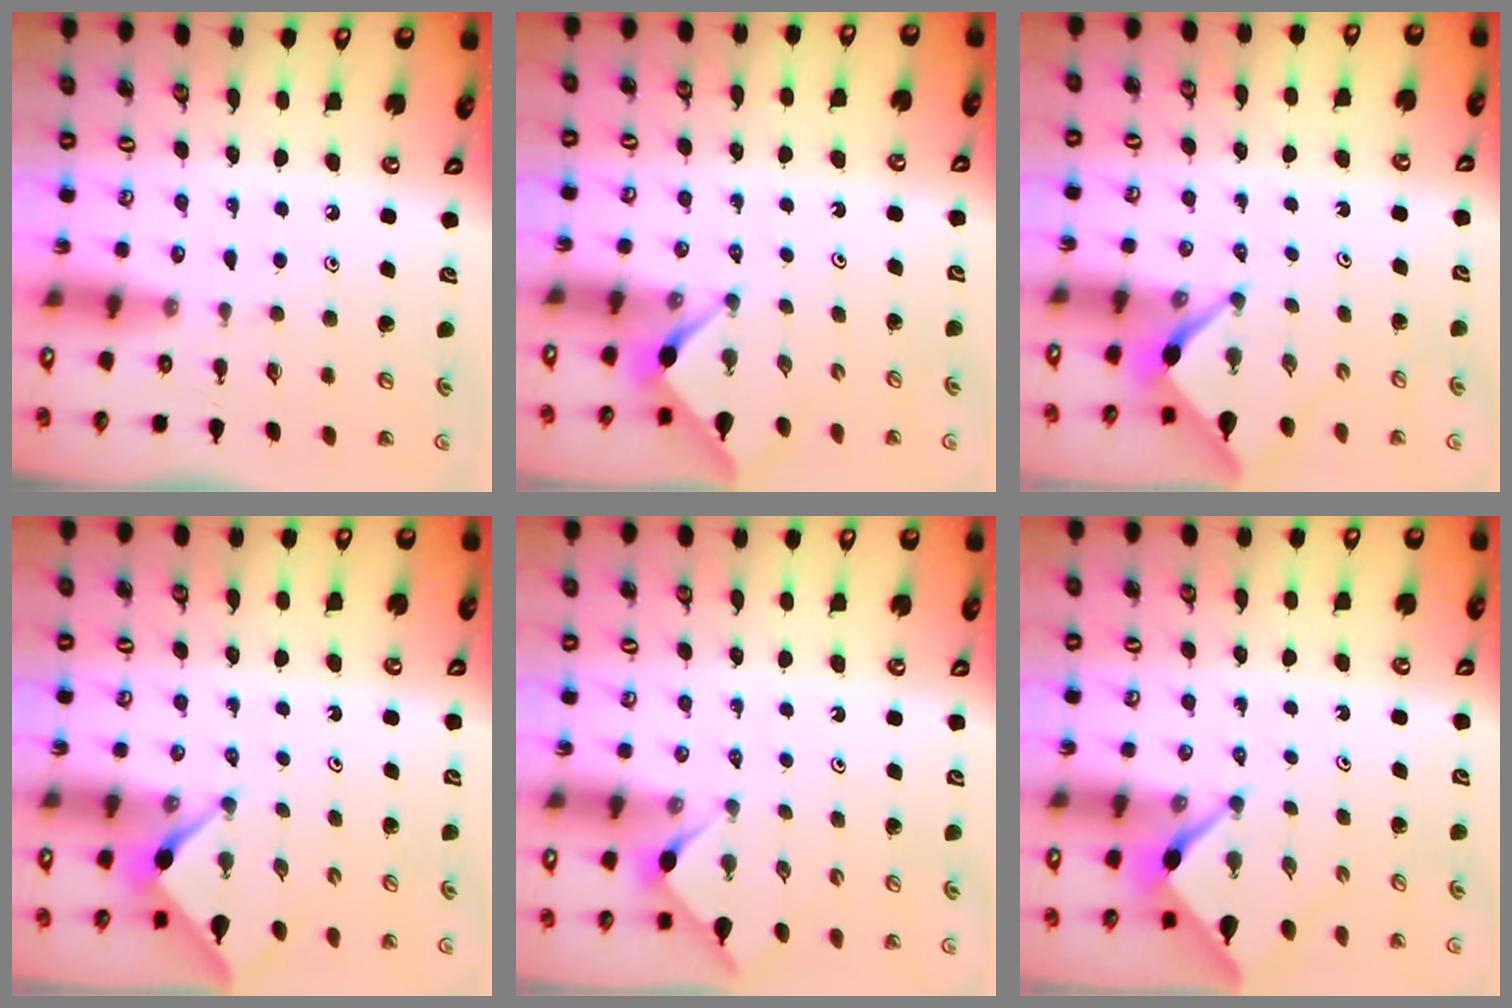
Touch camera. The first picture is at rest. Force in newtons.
{"total": 2.9, "press": 2.8, "slide": 0.4}
{"total": 2.4, "press": 2.4, "slide": 0.1}
{"total": 2.9, "press": 2.9, "slide": 0.4}
{"total": 3.2, "press": 3.2, "slide": 0.5}
{"total": 2.3, "press": 2.3, "slide": 0.3}